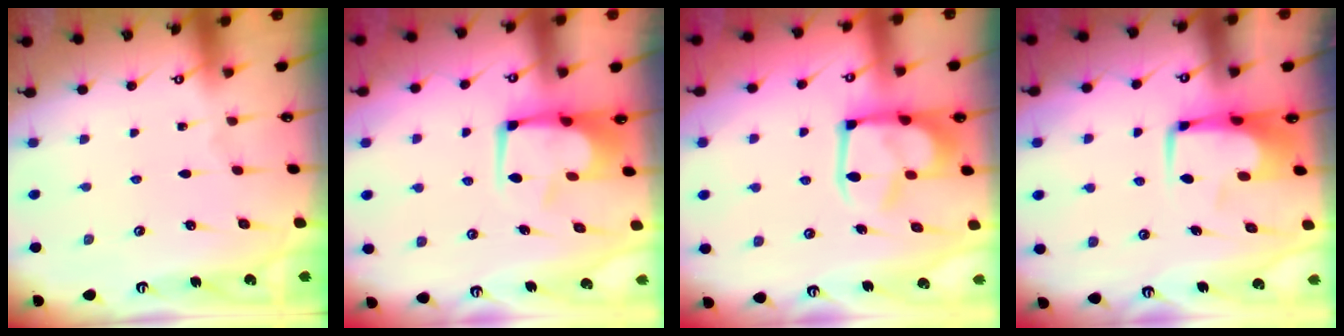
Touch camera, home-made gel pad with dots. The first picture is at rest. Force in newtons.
{"total": 2.4, "press": 2.3, "slide": 0.8}
{"total": 7.4, "press": 7.3, "slide": 1.3}
{"total": 6.3, "press": 6.2, "slide": 1.0}